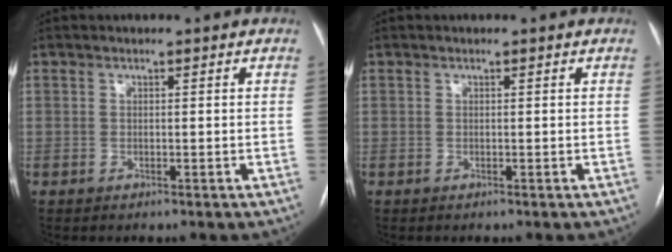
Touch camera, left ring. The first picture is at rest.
{"total": 0.0}